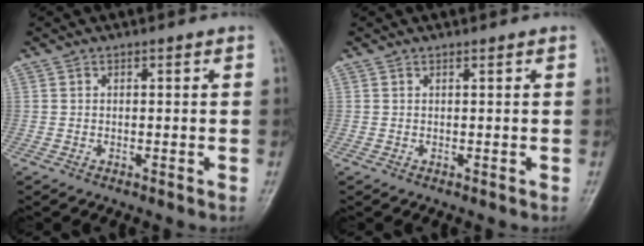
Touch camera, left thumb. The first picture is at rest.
{"total": 0.0}